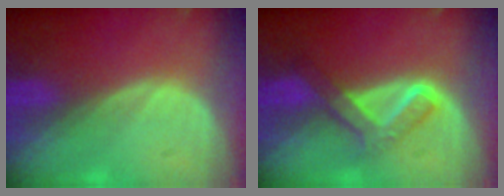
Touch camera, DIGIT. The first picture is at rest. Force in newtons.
{"total": 5.4, "press": 5.4, "slide": 0.7}